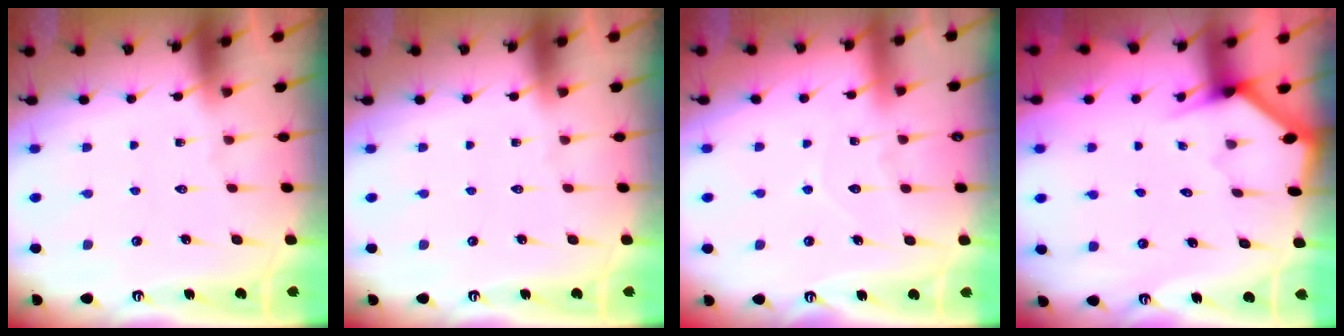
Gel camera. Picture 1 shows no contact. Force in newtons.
{"total": 0.0}
{"total": 5.5, "press": 5.5, "slide": 0.4}
{"total": 2.9, "press": 2.9, "slide": 0.2}